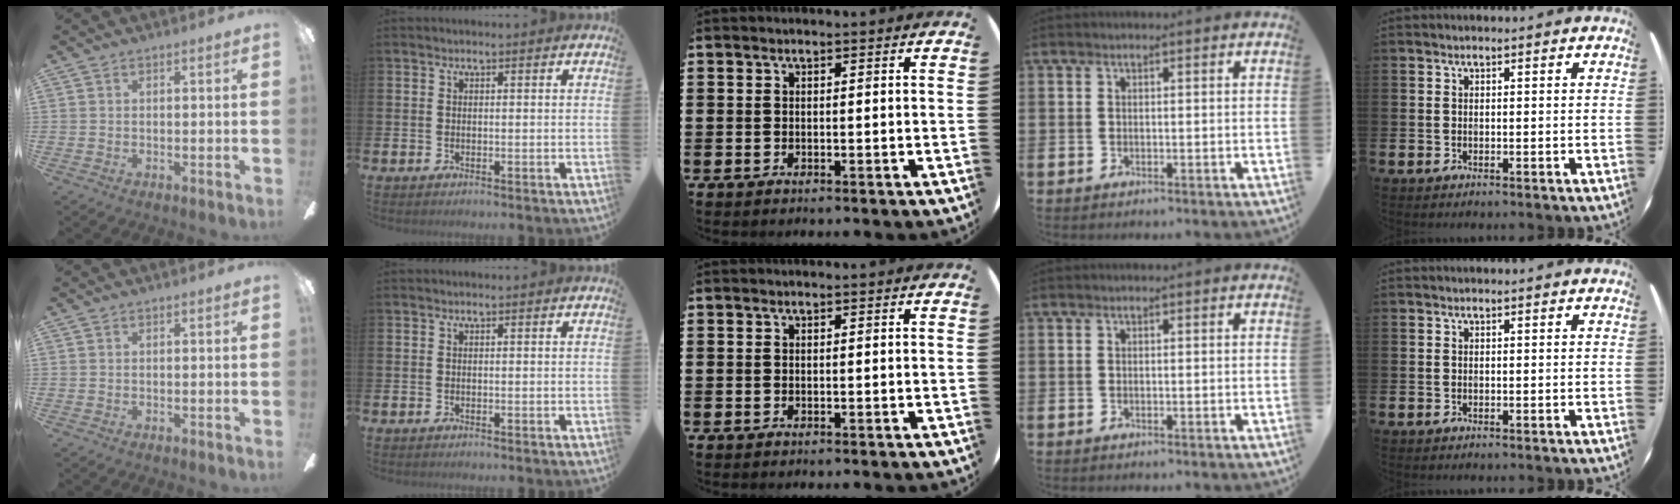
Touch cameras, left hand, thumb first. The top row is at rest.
{}